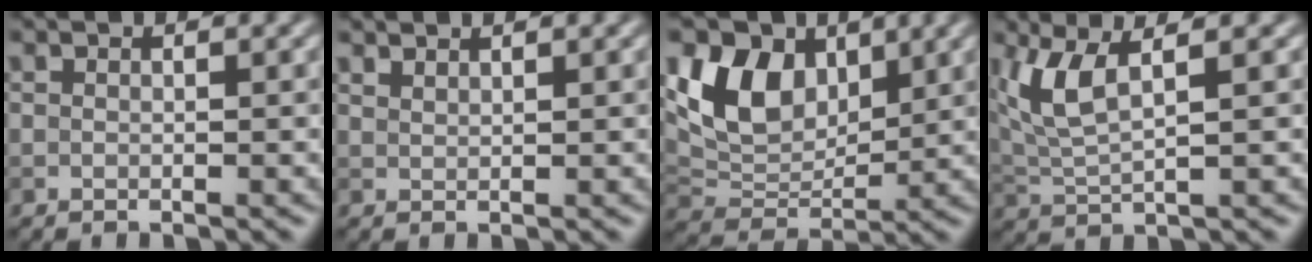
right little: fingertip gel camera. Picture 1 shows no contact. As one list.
[{"total": 1.2, "force": [1.2, 0.1, 0.3], "torque": [-0.001, -0.003, 0.019]}, {"total": 7.1, "force": [3.1, 4.7, 4.3], "torque": [-0.082, -0.005, 0.055]}, {"total": 5.0, "force": [2.1, 1.5, 4.3], "torque": [-0.106, 0.004, 0.047]}]